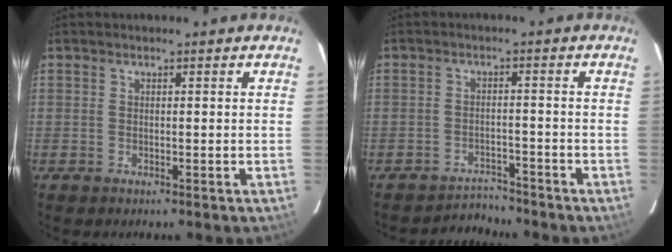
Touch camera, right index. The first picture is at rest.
{"total": 4.0, "force": [-3.8, 0.7, -1.1], "torque": [0.014, 0.012, -0.061]}